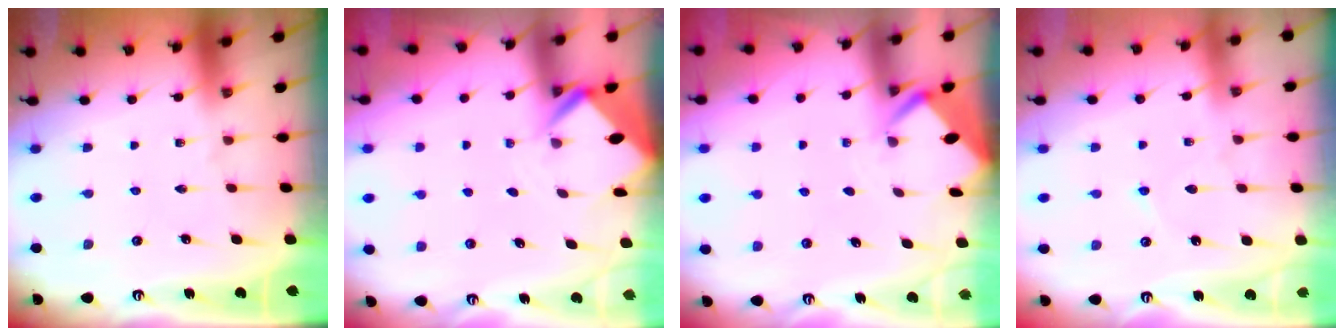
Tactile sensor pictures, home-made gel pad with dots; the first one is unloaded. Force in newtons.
{"total": 3.1, "press": 3.1, "slide": 0.1}
{"total": 2.5, "press": 2.5, "slide": 0.1}
{"total": 6.4, "press": 6.3, "slide": 0.8}